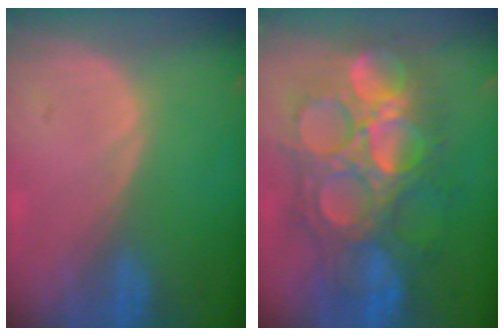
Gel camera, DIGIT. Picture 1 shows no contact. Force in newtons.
{"total": 13.6, "press": 13.5, "slide": 1.4}